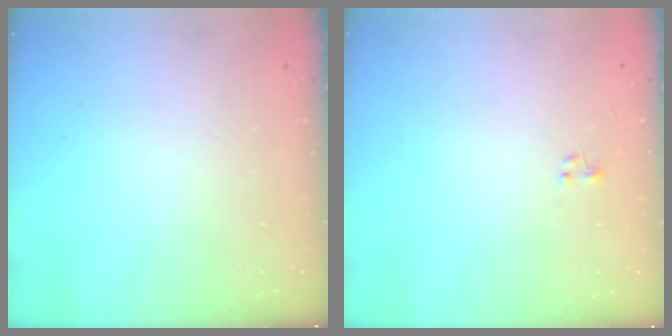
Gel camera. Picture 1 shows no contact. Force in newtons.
{"total": 0.6, "press": 0.6, "slide": 0.2}